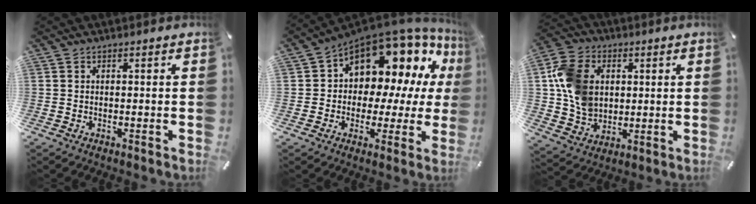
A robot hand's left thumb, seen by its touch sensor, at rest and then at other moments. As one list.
[{"total": 14.5, "force": [7.4, 9.3, 8.3], "torque": [-0.113, -0.070, 0.125]}, {"total": 12.7, "force": [1.9, 10.6, 6.7], "torque": [-0.148, 0.013, 0.038]}]